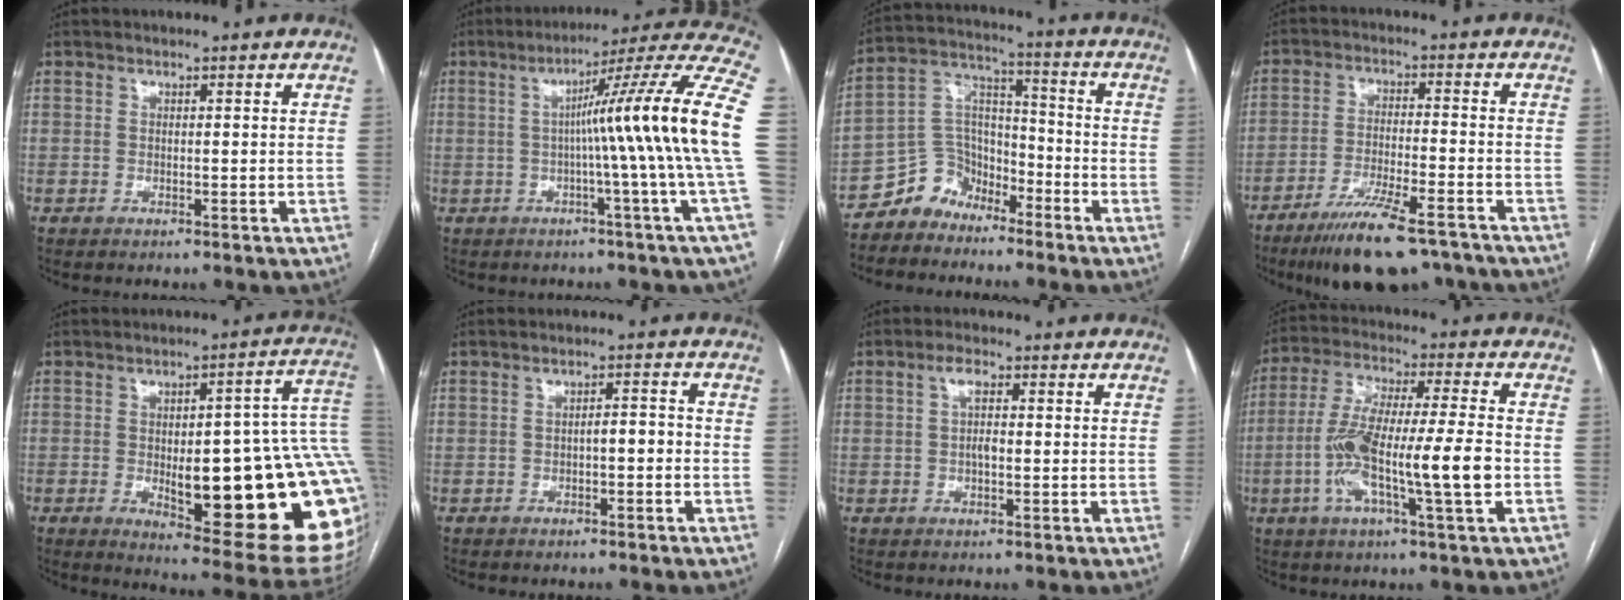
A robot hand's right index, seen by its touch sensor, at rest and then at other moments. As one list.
[{"total": 17.0, "force": [-0.9, -3.1, 16.7], "torque": [-0.216, 0.011, -0.025]}, {"total": 7.9, "force": [-6.1, 5.0, 0.4], "torque": [0.001, 0.048, -0.118]}, {"total": 13.5, "force": [-10.4, 2.5, 8.3], "torque": [-0.137, -0.018, -0.168]}, {"total": 26.9, "force": [-2.2, 6.1, 26.2], "torque": [-0.231, 0.016, -0.014]}, {"total": 2.5, "force": [-0.8, 0.9, 2.2], "torque": [-0.032, 0.012, -0.012]}, {"total": 2.9, "force": [0.3, 1.2, 2.7], "torque": [-0.051, 0.010, 0.004]}, {"total": 14.5, "force": [-3.2, 0.8, 14.1], "torque": [-0.272, 0.006, -0.061]}]